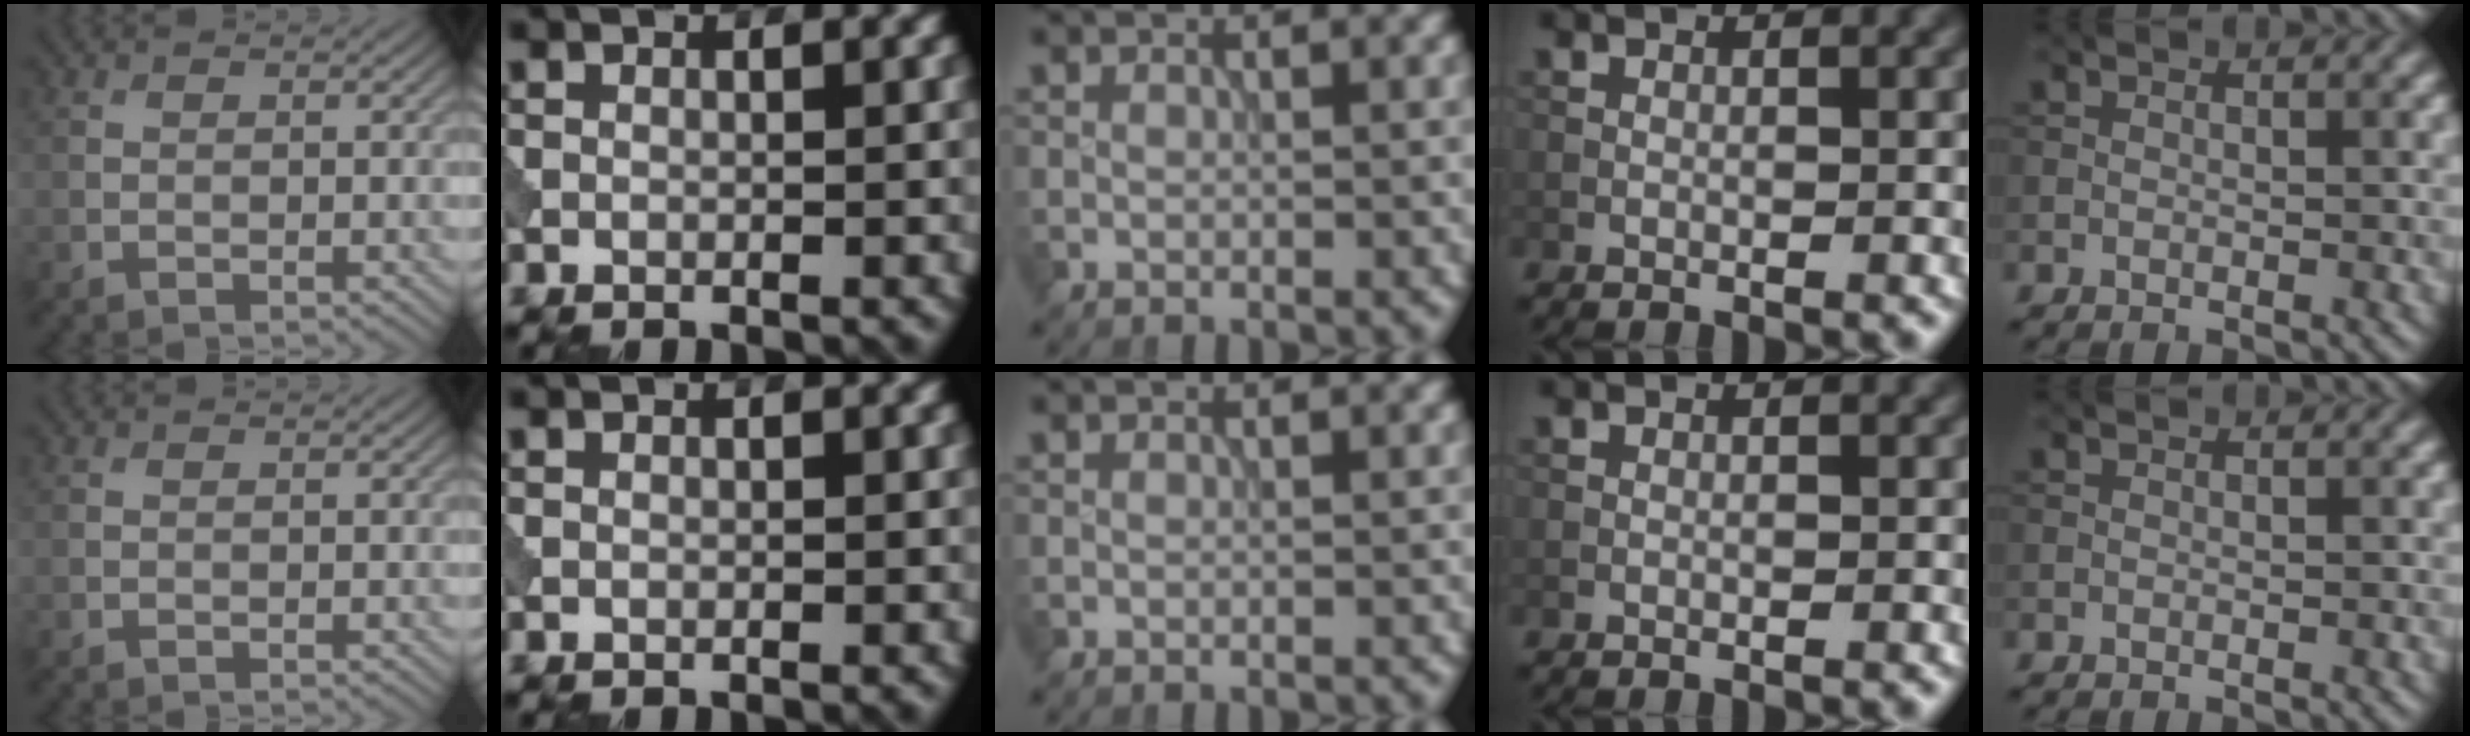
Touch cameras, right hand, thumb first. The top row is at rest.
{}